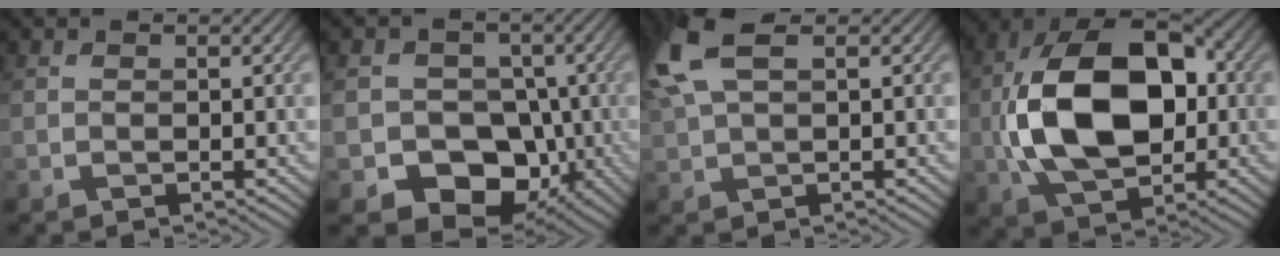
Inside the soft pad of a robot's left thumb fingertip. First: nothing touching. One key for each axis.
{"total": 9.8, "fx": -3.6, "fy": 7.6, "fz": 5.2, "tx": -0.070, "ty": -0.017, "tz": -0.078}
{"total": 7.4, "fx": 3.2, "fy": 3.1, "fz": 5.9, "tx": -0.156, "ty": 0.019, "tz": 0.062}
{"total": 16.3, "fx": -0.6, "fy": 10.3, "fz": 12.6, "tx": -0.249, "ty": 0.008, "tz": -0.021}